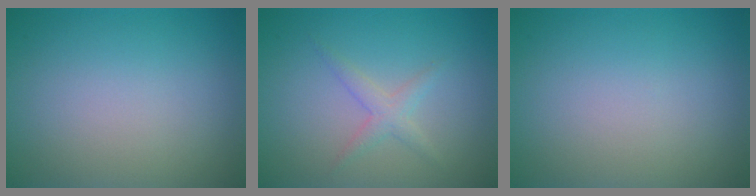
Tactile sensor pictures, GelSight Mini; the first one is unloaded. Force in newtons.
{"total": 1.6, "press": 1.6, "slide": 0.1}
{"total": 0.0}